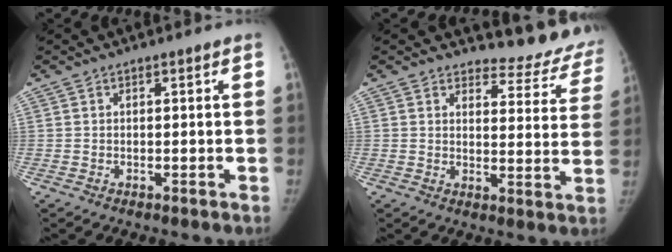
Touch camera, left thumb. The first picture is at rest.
{"total": 11.6, "force": [10.7, 4.3, 0.9], "torque": [0.037, -0.094, 0.101]}